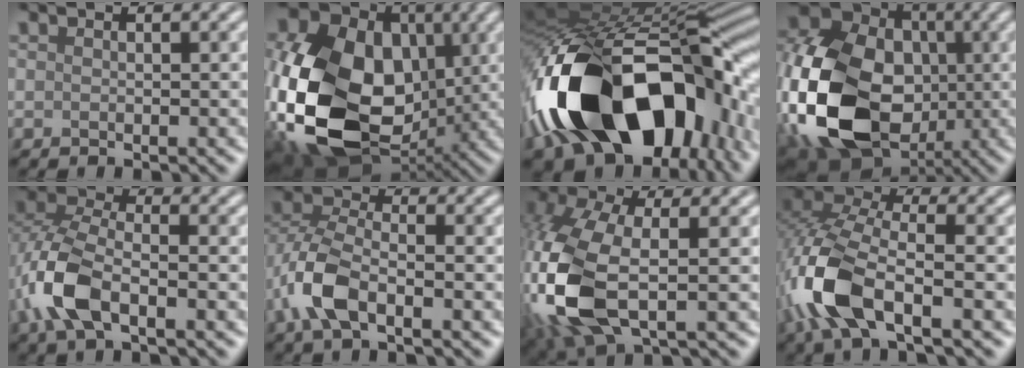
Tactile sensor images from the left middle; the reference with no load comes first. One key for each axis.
{"total": 18.1, "fx": -2.4, "fy": 13.2, "fz": 12.1, "tx": -0.238, "ty": -0.027, "tz": -0.035}
{"total": 20.2, "fx": -5.7, "fy": 11.6, "fz": 15.6, "tx": -0.307, "ty": -0.042, "tz": -0.065}
{"total": 20.7, "fx": -3.3, "fy": 16.5, "fz": 12.1, "tx": -0.265, "ty": -0.017, "tz": -0.091}
{"total": 6.7, "fx": -2.6, "fy": 3.5, "fz": 5.1, "tx": -0.124, "ty": 0.002, "tz": -0.063}
{"total": 5.7, "fx": -2.3, "fy": 3.1, "fz": 4.2, "tx": -0.096, "ty": 0.003, "tz": -0.056}
{"total": 11.1, "fx": -2.3, "fy": 5.2, "fz": 9.6, "tx": -0.258, "ty": -0.010, "tz": -0.050}
{"total": 9.7, "fx": -4.1, "fy": 4.4, "fz": 7.6, "tx": -0.182, "ty": -0.003, "tz": -0.088}